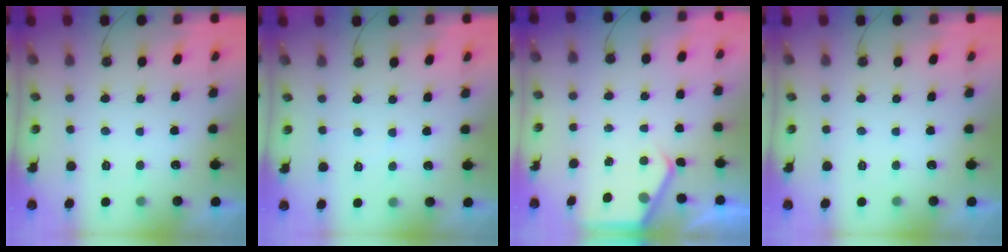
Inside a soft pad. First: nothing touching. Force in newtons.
{"total": 3.2, "press": 3.1, "slide": 0.5}
{"total": 3.3, "press": 3.2, "slide": 0.5}
{"total": 0.0}